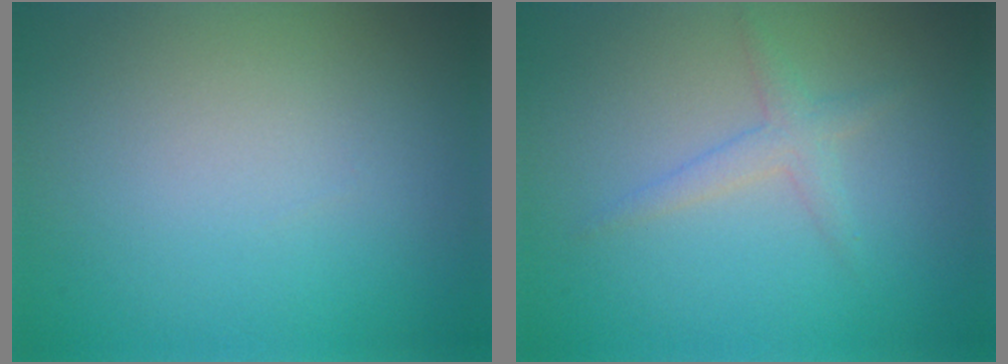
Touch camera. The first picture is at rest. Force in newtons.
{"total": 1.8, "press": 1.8, "slide": 0.0}